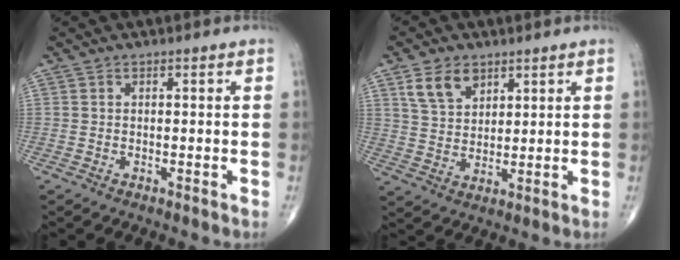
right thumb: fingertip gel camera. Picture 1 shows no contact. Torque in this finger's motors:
{"motor_torque": [0.18, 1.72, 0.48, 0.35, 0.10]}